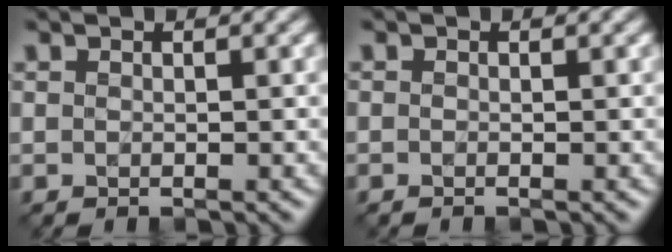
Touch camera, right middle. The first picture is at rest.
{"total": 0.0}